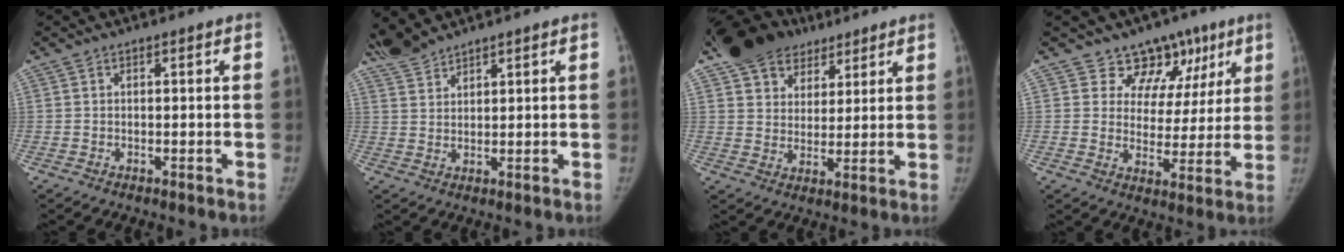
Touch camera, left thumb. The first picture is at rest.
{"total": 4.0, "force": [4.0, 0.2, 0.4], "torque": [-0.012, -0.007, 0.088]}
{"total": 14.9, "force": [10.6, 9.6, 4.3], "torque": [-0.053, -0.023, 0.178]}
{"total": 11.7, "force": [7.7, 8.5, 2.3], "torque": [0.023, -0.030, 0.098]}